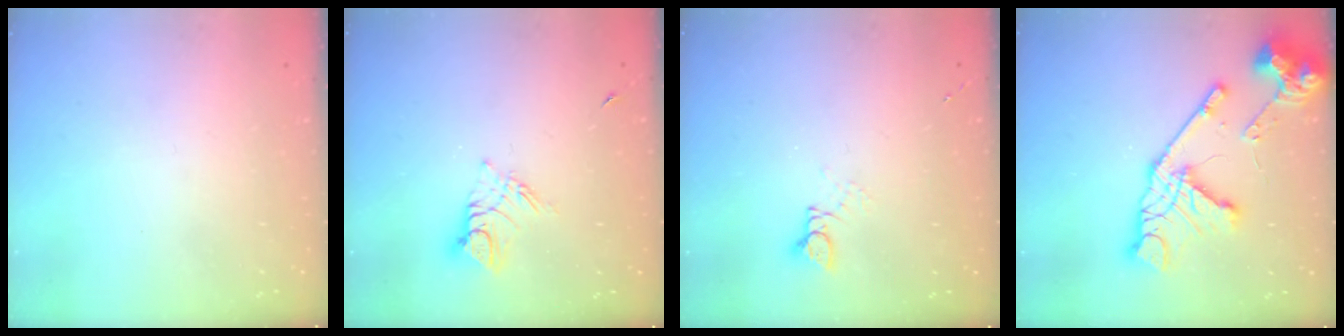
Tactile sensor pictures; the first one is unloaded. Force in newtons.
{"total": 8.6, "press": 8.5, "slide": 0.8}
{"total": 2.4, "press": 2.4, "slide": 0.3}
{"total": 19.9, "press": 19.8, "slide": 2.1}